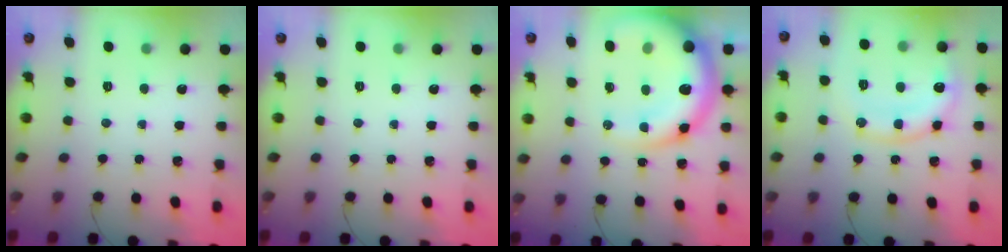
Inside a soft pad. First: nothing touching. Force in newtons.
{"total": 0.0}
{"total": 22.7, "press": 22.2, "slide": 5.0}
{"total": 13.7, "press": 13.7, "slide": 1.0}